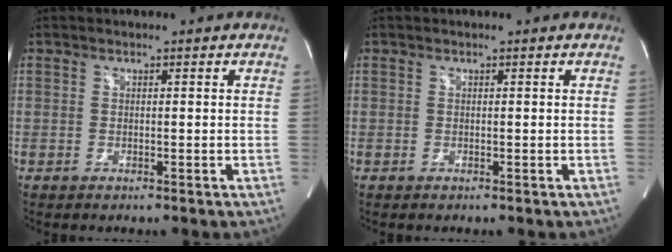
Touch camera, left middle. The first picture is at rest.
{"total": 0.0}